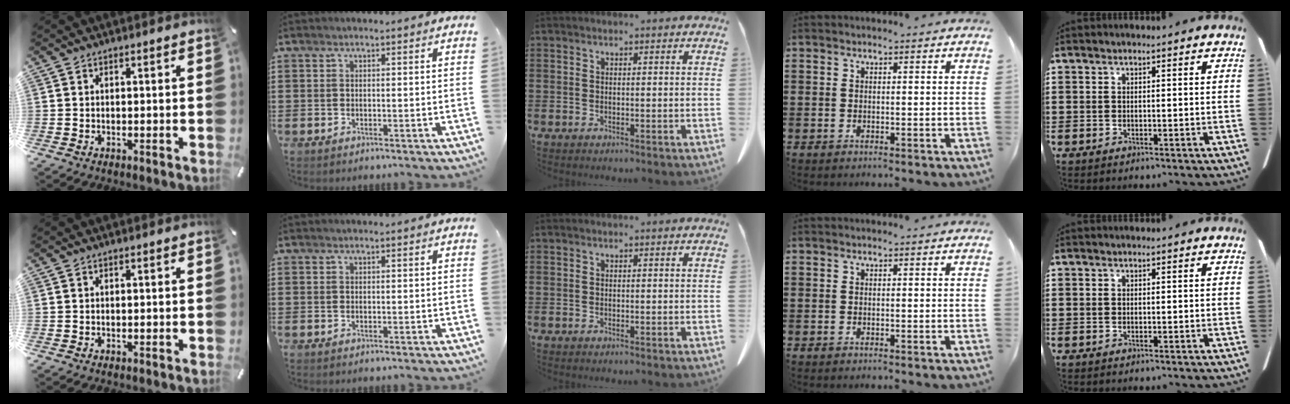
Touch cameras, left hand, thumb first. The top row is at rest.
{}